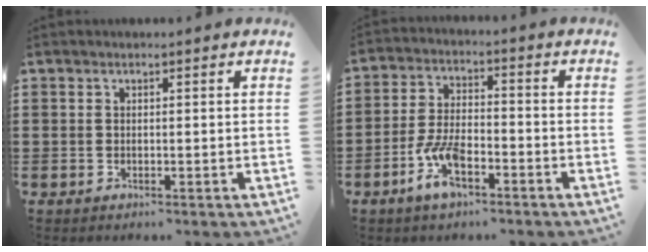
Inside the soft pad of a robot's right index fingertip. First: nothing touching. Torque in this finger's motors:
{"motor_torque": [1.48, -0.28, 0.05, -0.04]}